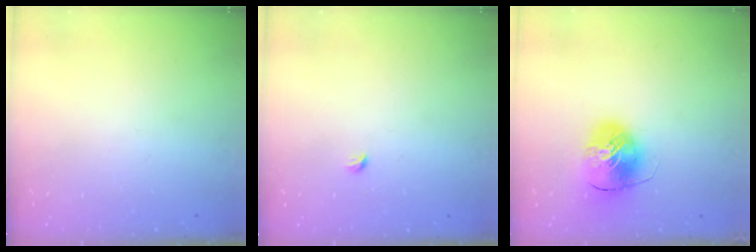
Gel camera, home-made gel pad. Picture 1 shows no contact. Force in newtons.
{"total": 2.7, "press": 2.6, "slide": 0.6}
{"total": 9.5, "press": 9.4, "slide": 1.5}